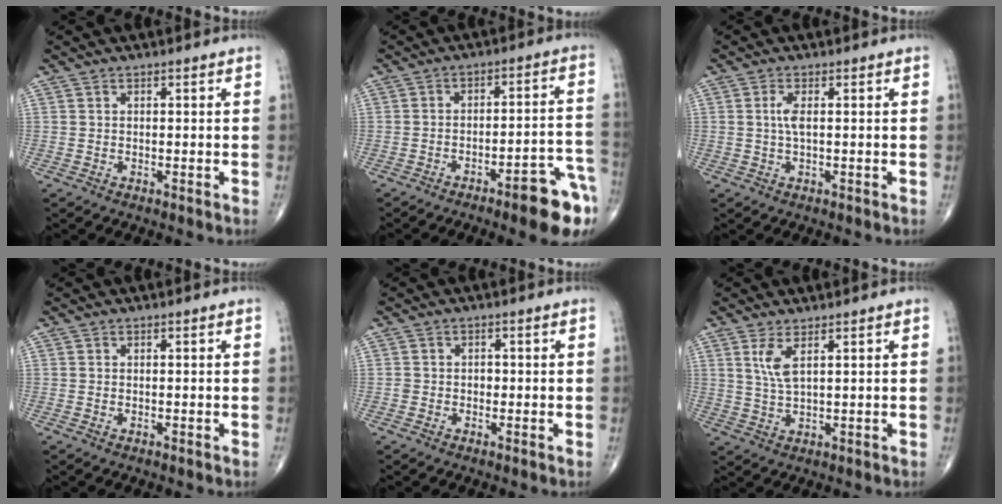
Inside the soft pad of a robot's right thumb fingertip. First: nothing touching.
{"total": 11.9, "force": [-7.0, 2.2, 9.3], "torque": [-0.104, 0.056, -0.090]}
{"total": 2.2, "force": [0.2, 0.5, 2.1], "torque": [-0.054, 0.001, 0.006]}
{"total": 0.0}
{"total": 1.6, "force": [-0.3, 1.4, 0.7], "torque": [-0.004, 0.005, -0.006]}
{"total": 4.0, "force": [1.8, 1.0, 3.5], "torque": [-0.077, -0.014, 0.045]}